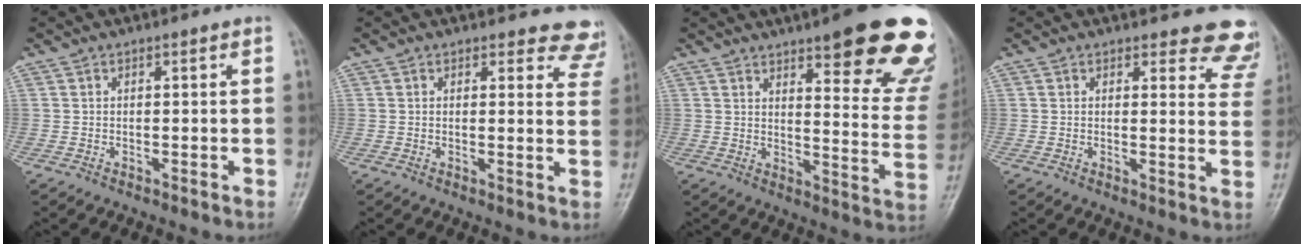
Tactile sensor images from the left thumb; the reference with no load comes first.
{"total": 7.5, "force": [6.9, 2.9, 0.4], "torque": [0.049, -0.039, 0.042]}
{"total": 22.8, "force": [14.4, 5.6, 16.8], "torque": [-0.178, -0.069, 0.180]}
{"total": 9.9, "force": [9.2, 3.4, 0.9], "torque": [0.045, -0.070, 0.065]}